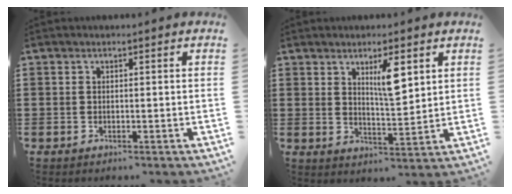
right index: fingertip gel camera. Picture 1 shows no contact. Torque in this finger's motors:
{"motor_torque": [0.29, -0.13, 0.40, 0.13]}